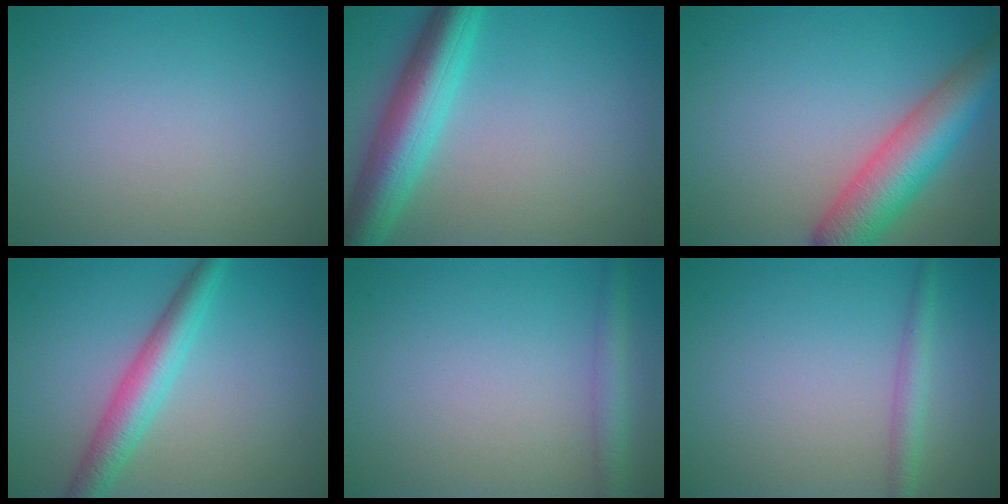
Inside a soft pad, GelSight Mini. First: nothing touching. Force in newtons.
{"total": 7.2, "press": 7.2, "slide": 0.2}
{"total": 7.4, "press": 7.4, "slide": 0.4}
{"total": 4.3, "press": 4.3, "slide": 0.0}
{"total": 2.4, "press": 2.4, "slide": 0.1}
{"total": 2.0, "press": 2.0, "slide": 0.0}